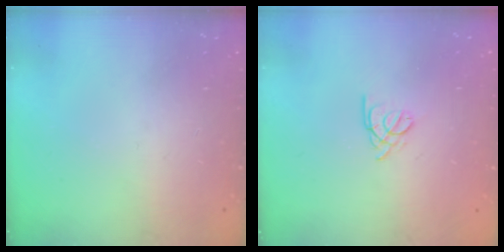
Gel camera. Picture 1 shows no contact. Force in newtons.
{"total": 1.8, "press": 1.7, "slide": 0.5}